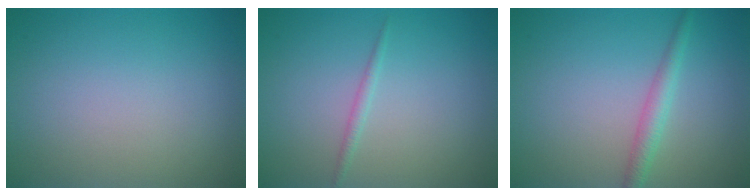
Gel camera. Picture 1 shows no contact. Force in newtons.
{"total": 0.8, "press": 0.8, "slide": 0.0}
{"total": 2.0, "press": 2.0, "slide": 0.0}